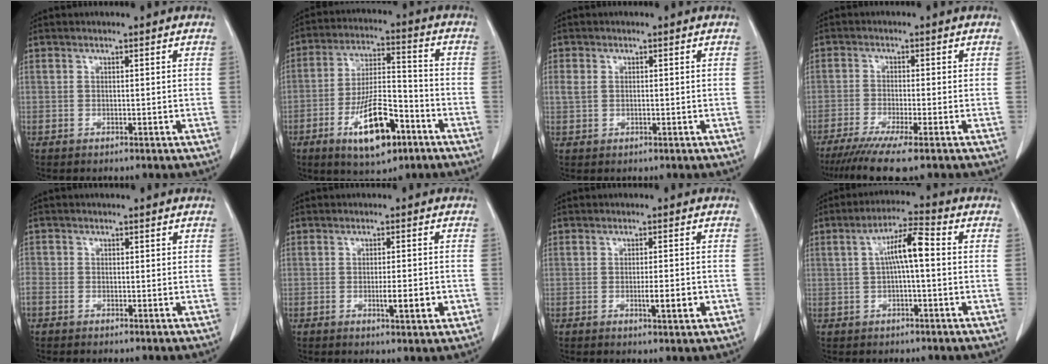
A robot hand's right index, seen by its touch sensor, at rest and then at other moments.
{"total": 13.2, "force": [-6.6, 4.1, 10.6], "torque": [-0.198, -0.004, -0.109]}
{"total": 2.2, "force": [0.1, 1.5, 1.6], "torque": [-0.045, 0.012, 0.004]}
{"total": 8.1, "force": [-6.0, -0.1, 5.5], "torque": [-0.086, -0.020, -0.096]}
{"total": 3.4, "force": [-1.7, 2.6, 1.2], "torque": [-0.047, 0.000, -0.037]}
{"total": 4.5, "force": [-1.3, 0.6, 4.2], "torque": [-0.066, -0.003, -0.017]}
{"total": 3.9, "force": [-1.2, 0.5, 3.7], "torque": [-0.058, -0.003, -0.015]}
{"total": 6.5, "force": [0.4, 1.0, 6.4], "torque": [-0.116, 0.022, 0.006]}